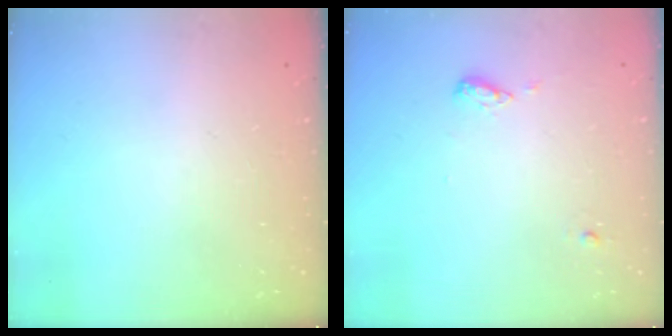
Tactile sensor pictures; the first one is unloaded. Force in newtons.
{"total": 7.0, "press": 6.3, "slide": 2.9}